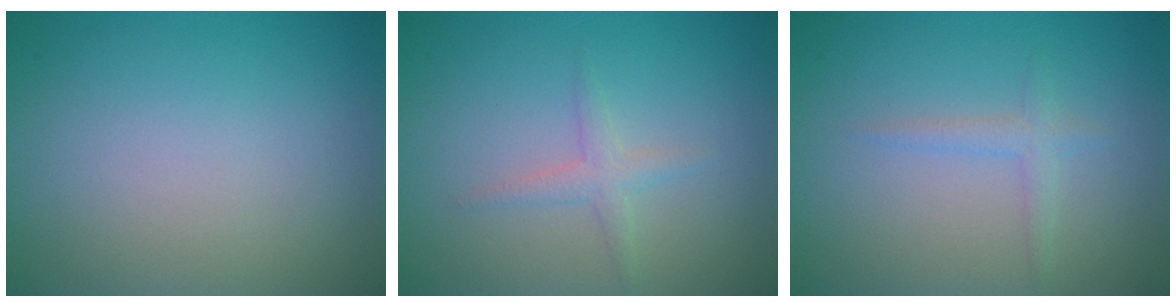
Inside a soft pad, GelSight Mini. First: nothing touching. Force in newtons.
{"total": 1.5, "press": 1.5, "slide": 0.1}
{"total": 1.4, "press": 1.4, "slide": 0.1}